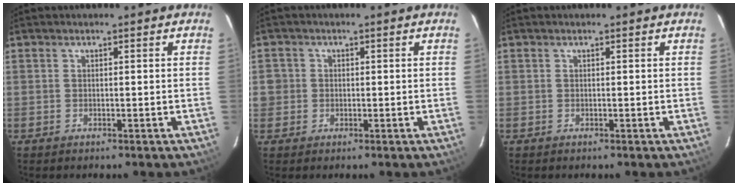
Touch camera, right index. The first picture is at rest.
{"total": 2.9, "force": [-0.4, 2.8, 0.5], "torque": [-0.004, 0.009, -0.005]}
{"total": 0.0}